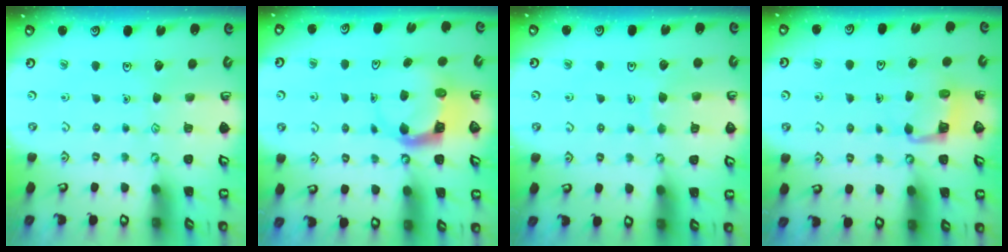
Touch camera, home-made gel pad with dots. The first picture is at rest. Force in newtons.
{"total": 3.9, "press": 3.9, "slide": 0.3}
{"total": 4.7, "press": 4.7, "slide": 0.3}
{"total": 3.9, "press": 3.9, "slide": 0.1}